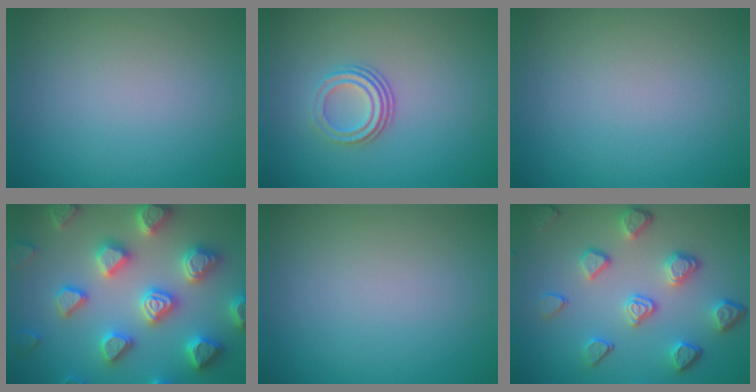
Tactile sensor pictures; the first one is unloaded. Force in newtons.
{"total": 3.2, "press": 2.1, "slide": 2.5}
{"total": 0.0}
{"total": 7.3, "press": 7.1, "slide": 1.7}
{"total": 0.0}
{"total": 4.8, "press": 3.7, "slide": 3.0}